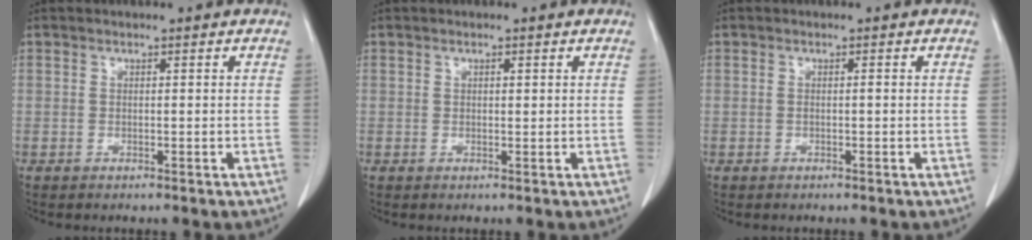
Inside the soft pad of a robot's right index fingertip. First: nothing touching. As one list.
[{"total": 0.6, "force": [0.3, 0.2, 0.5], "torque": [-0.010, -0.001, 0.005]}, {"total": 0.6, "force": [-0.1, 0.0, 0.5], "torque": [-0.012, 0.001, 0.000]}]